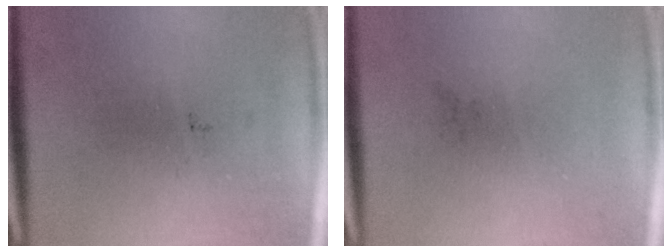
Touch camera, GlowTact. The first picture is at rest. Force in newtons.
{"total": 0.0}